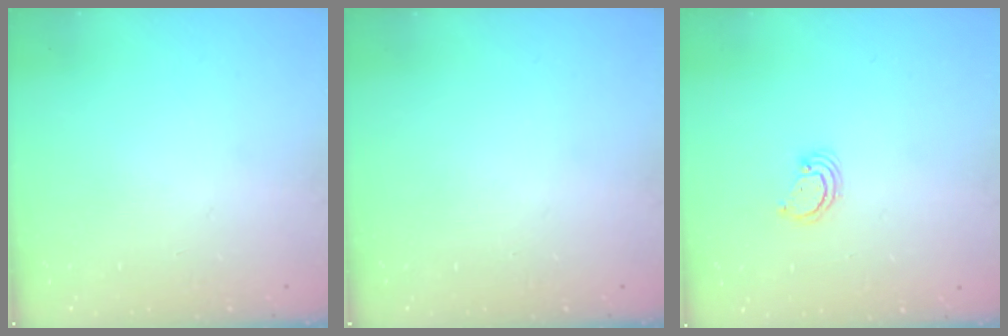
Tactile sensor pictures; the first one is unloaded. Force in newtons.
{"total": 0.0}
{"total": 2.3, "press": 2.3, "slide": 0.1}